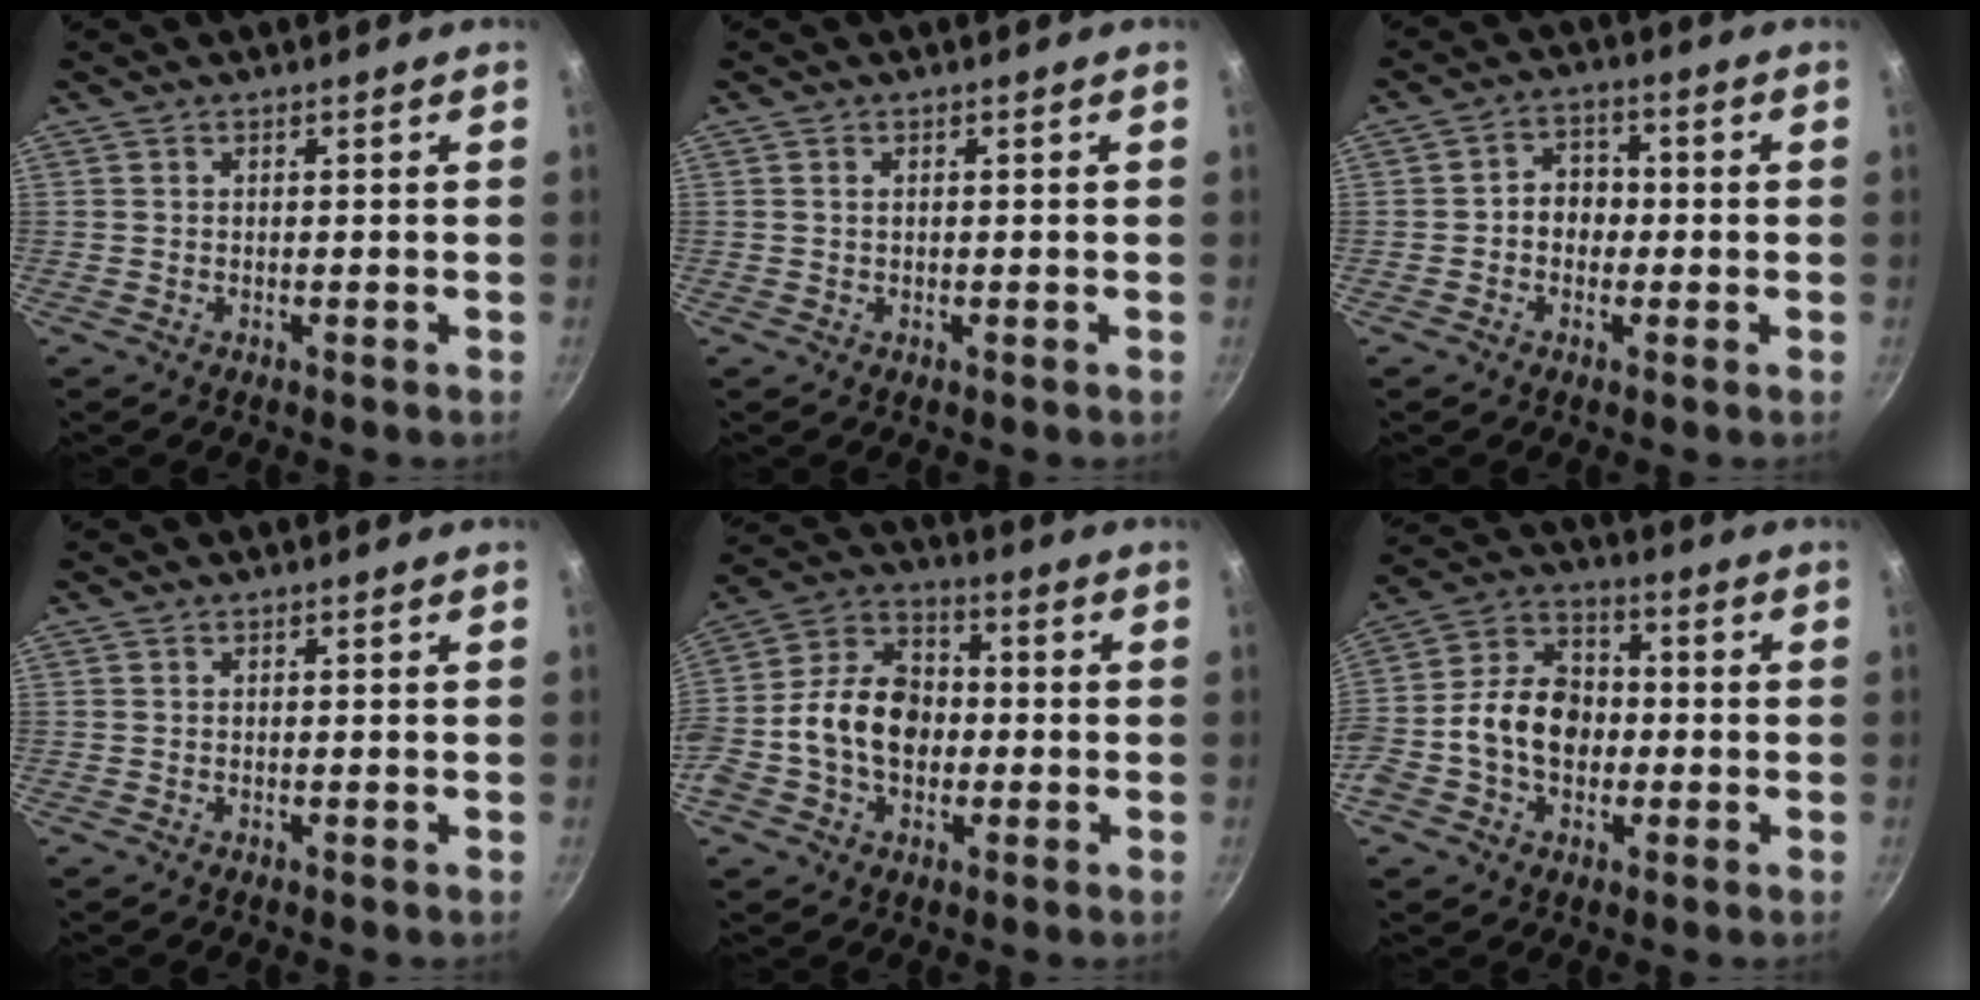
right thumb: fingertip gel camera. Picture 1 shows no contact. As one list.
[{"total": 0.7, "force": [0.2, 0.5, 0.5], "torque": [-0.007, 0.003, 0.003]}, {"total": 5.3, "force": [-0.7, 4.4, 2.8], "torque": [-0.010, 0.017, -0.017]}, {"total": 0.0}, {"total": 15.1, "force": [-1.7, 10.9, 10.2], "torque": [-0.153, 0.037, -0.048]}, {"total": 14.0, "force": [-1.8, 10.3, 9.3], "torque": [-0.132, 0.036, -0.049]}]